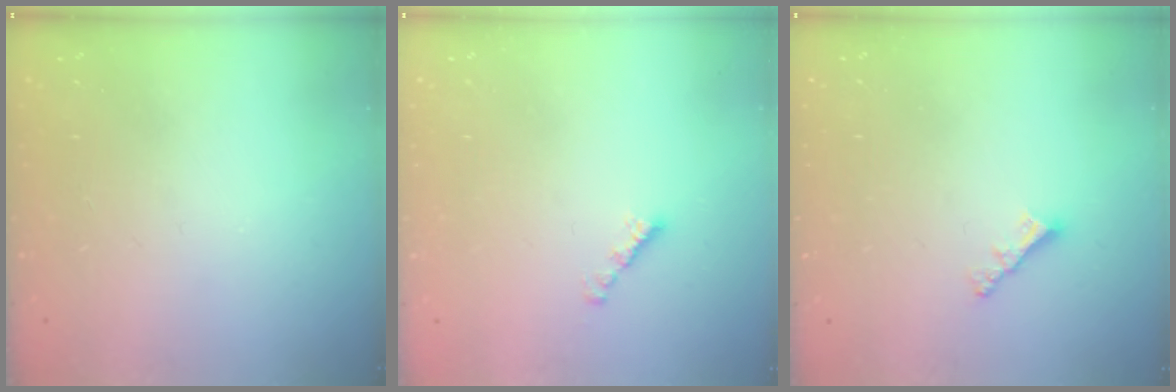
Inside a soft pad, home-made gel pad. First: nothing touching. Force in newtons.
{"total": 2.2, "press": 2.1, "slide": 0.7}
{"total": 2.9, "press": 2.9, "slide": 0.3}